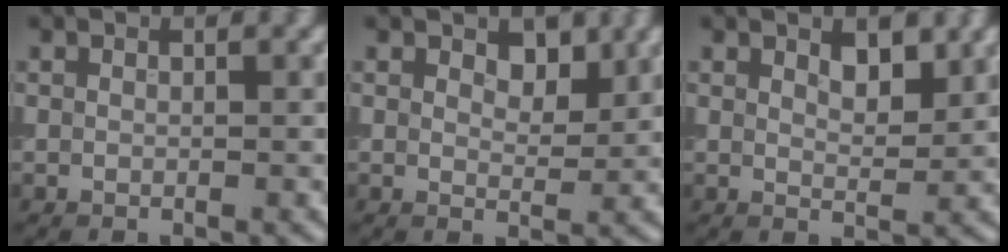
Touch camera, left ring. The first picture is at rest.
{"total": 2.0, "force": [1.2, 1.0, 1.1], "torque": [-0.016, -0.004, 0.016]}
{"total": 2.1, "force": [1.4, 0.8, 1.4], "torque": [-0.021, -0.003, 0.024]}